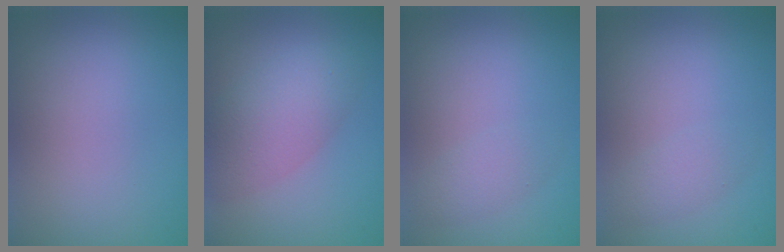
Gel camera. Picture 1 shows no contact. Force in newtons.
{"total": 4.4, "press": 4.4, "slide": 0.2}
{"total": 1.6, "press": 1.6, "slide": 0.1}
{"total": 1.6, "press": 1.6, "slide": 0.1}